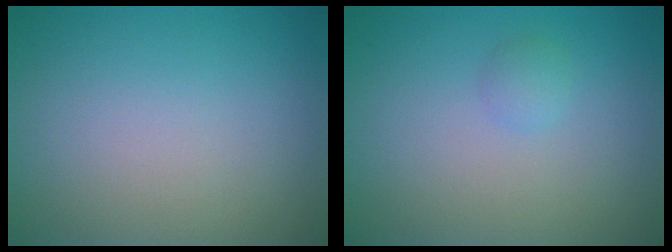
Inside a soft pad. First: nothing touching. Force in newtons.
{"total": 0.9, "press": 0.9, "slide": 0.0}